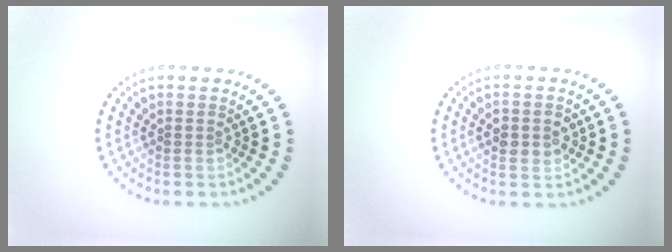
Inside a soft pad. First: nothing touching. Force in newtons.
{"total": 2.0, "press": 2.0, "slide": 0.0}